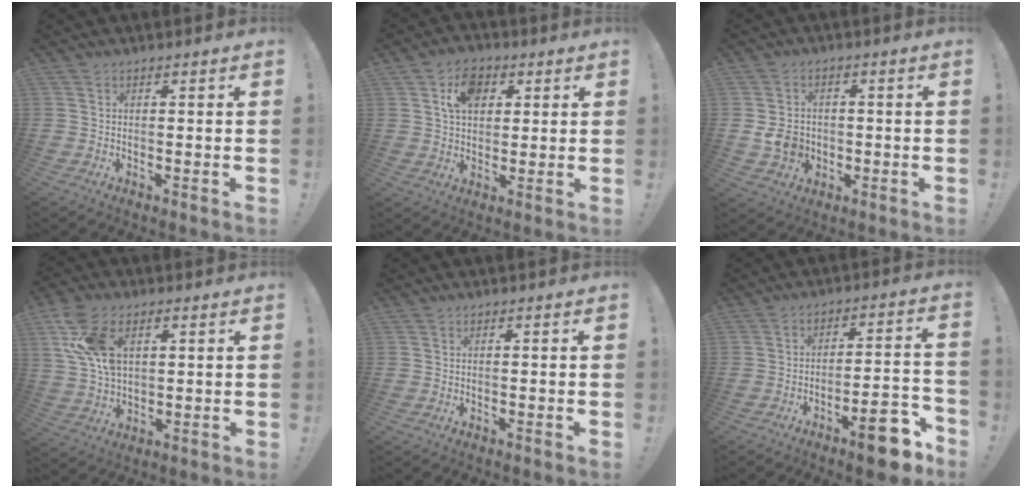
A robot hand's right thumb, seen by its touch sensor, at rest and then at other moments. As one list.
[{"total": 9.0, "force": [3.9, 6.5, 4.9], "torque": [-0.073, -0.004, 0.072]}, {"total": 8.0, "force": [-1.5, 7.0, 3.6], "torque": [-0.070, 0.013, -0.026]}, {"total": 13.3, "force": [4.6, 8.4, 9.2], "torque": [-0.195, -0.004, 0.091]}, {"total": 0.0}, {"total": 12.1, "force": [-7.5, 3.8, 8.7], "torque": [-0.103, 0.056, -0.116]}]